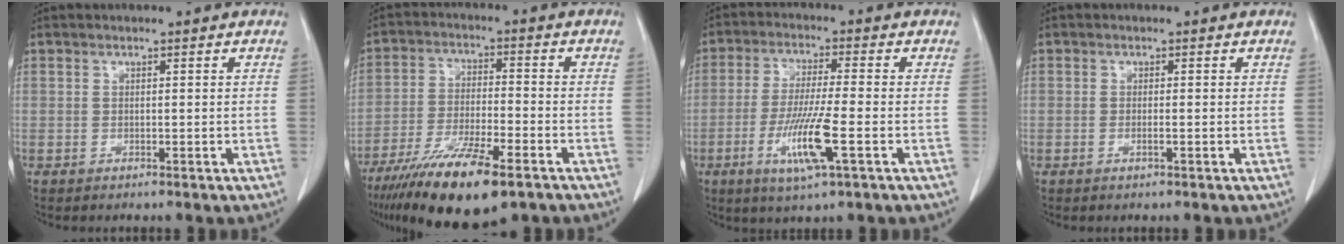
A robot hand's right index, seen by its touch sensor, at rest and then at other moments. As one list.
[{"total": 15.2, "force": [-10.1, 2.9, 11.0], "torque": [-0.201, -0.035, -0.175]}, {"total": 9.6, "force": [-3.3, 0.2, 9.0], "torque": [-0.177, -0.017, -0.063]}, {"total": 0.9, "force": [-0.3, 0.0, 0.8], "torque": [-0.017, -0.001, -0.005]}]